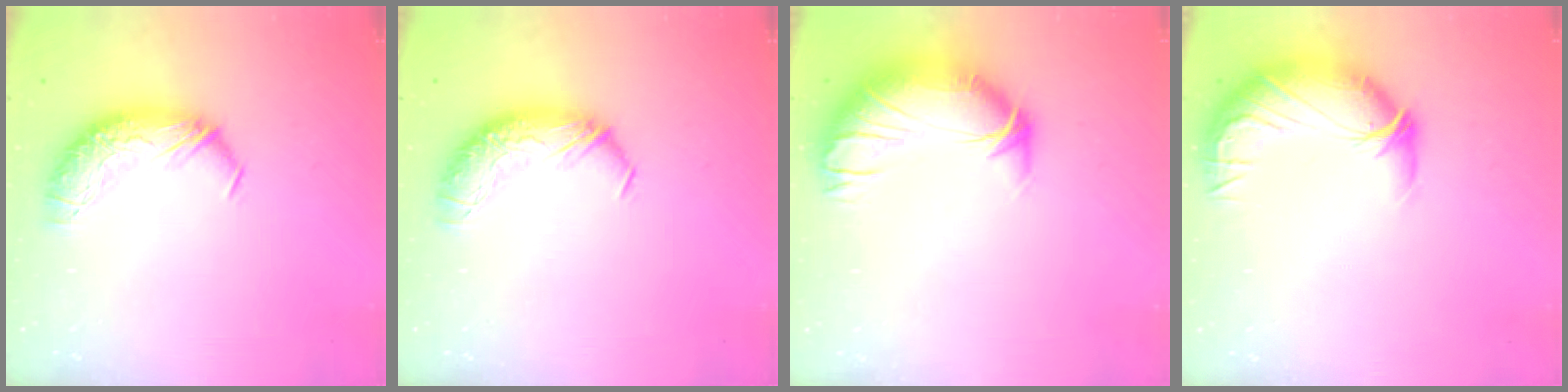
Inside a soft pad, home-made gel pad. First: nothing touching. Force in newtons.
{"total": 0.0}
{"total": 2.1, "press": 0.9, "slide": 2.0}
{"total": 2.8, "press": 0.5, "slide": 2.8}